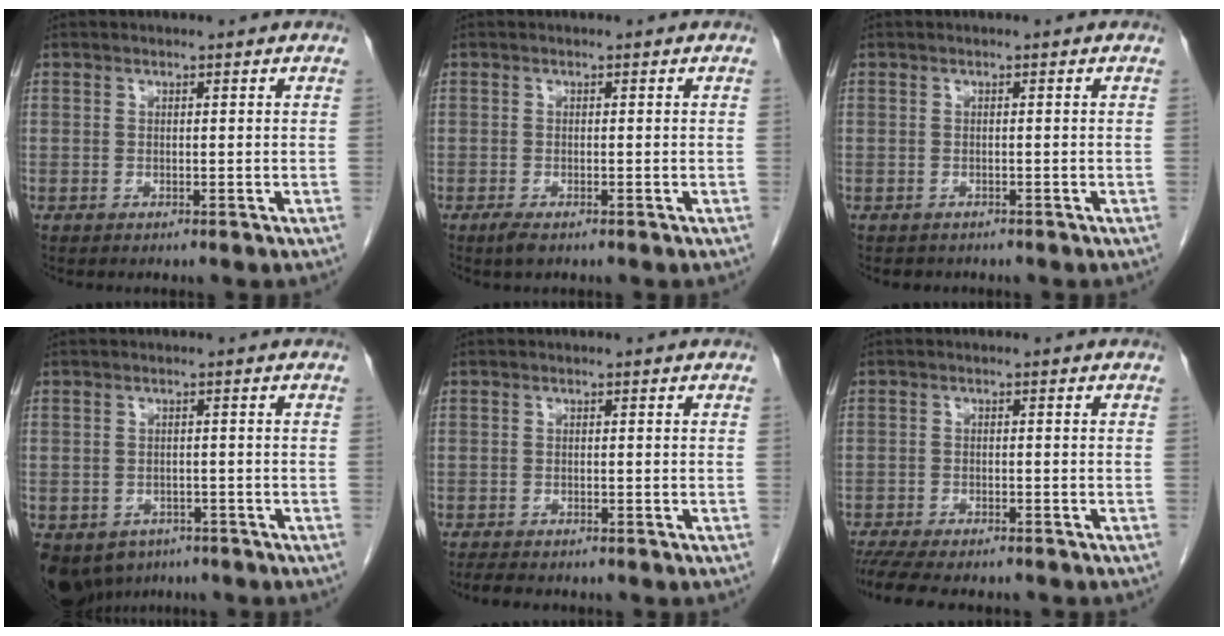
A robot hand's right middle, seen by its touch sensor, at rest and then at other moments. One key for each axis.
{"total": 1.8, "fx": -1.2, "fy": 0.5, "fz": 1.2, "tx": -0.030, "ty": -0.004, "tz": -0.020}
{"total": 1.6, "fx": -1.4, "fy": 0.8, "fz": 0.0, "tx": -0.008, "ty": 0.000, "tz": -0.019}
{"total": 9.5, "fx": -5.5, "fy": 7.3, "fz": 2.8, "tx": -0.076, "ty": -0.005, "tz": -0.069}
{"total": 3.7, "fx": -3.3, "fy": 1.0, "fz": 1.5, "tx": -0.028, "ty": -0.009, "tz": -0.048}
{"total": 11.0, "fx": -9.6, "fy": 2.6, "fz": 4.9, "tx": -0.082, "ty": -0.011, "tz": -0.138}